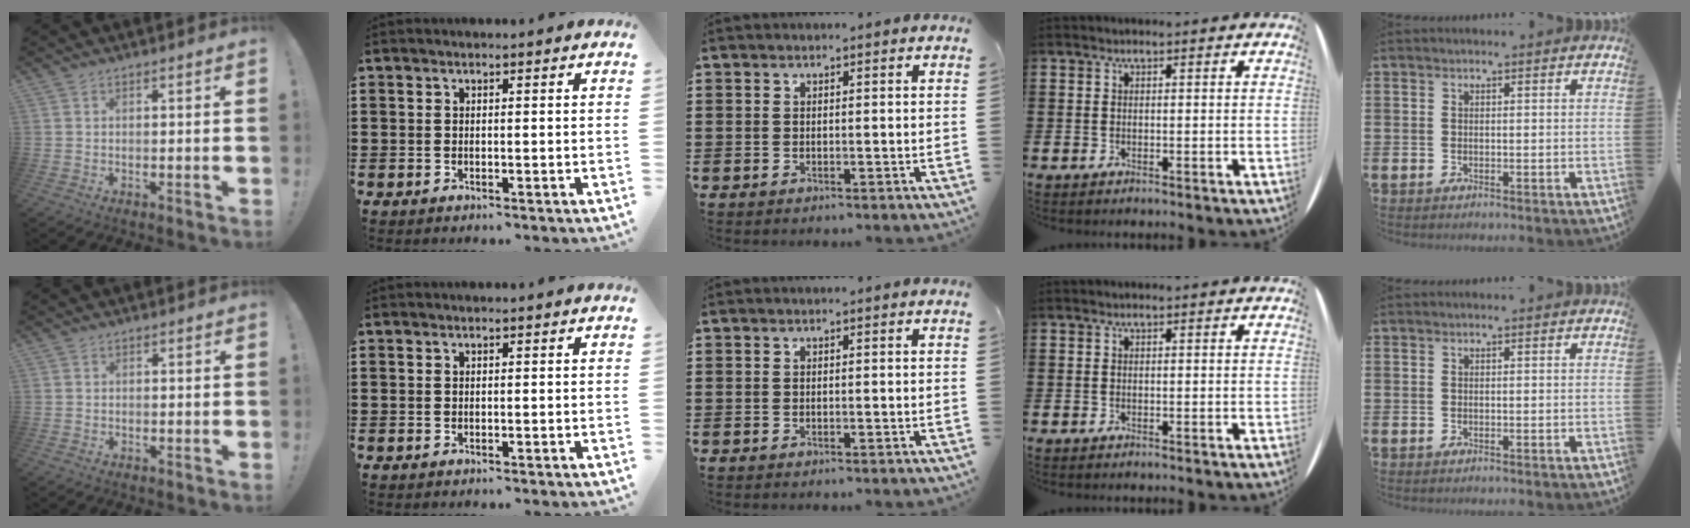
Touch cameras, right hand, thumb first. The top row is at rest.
{"thumb": {"total": 0.8, "force": [-0.1, 0.7, -0.4], "torque": [0.009, 0.001, -0.003]}}